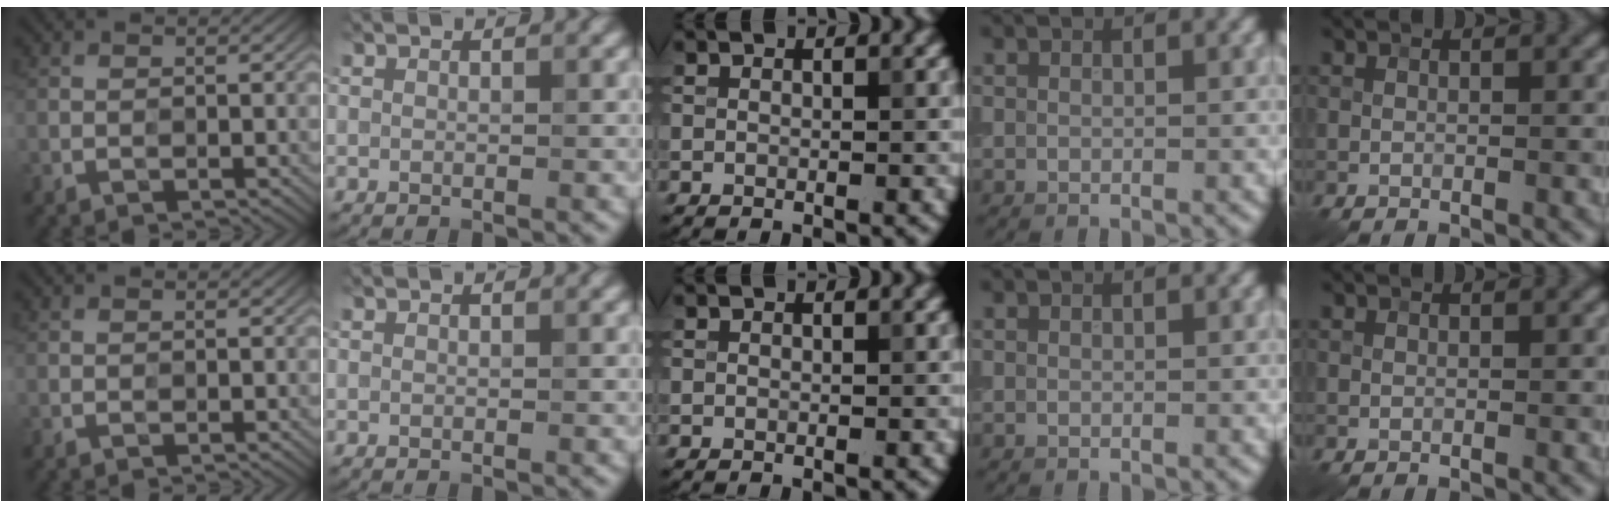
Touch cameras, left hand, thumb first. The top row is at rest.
{}